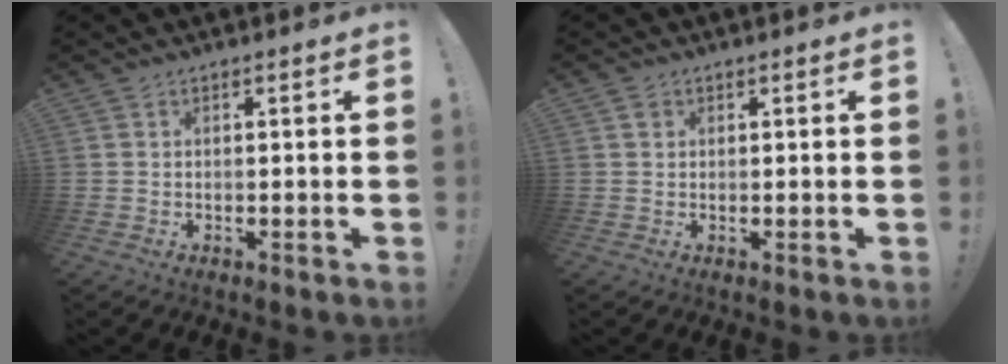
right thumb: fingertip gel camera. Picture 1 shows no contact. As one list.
[{"total": 1.2, "force": [0.6, 1.0, 0.2], "torque": [-0.003, 0.002, 0.011]}]